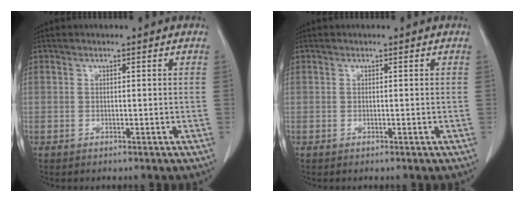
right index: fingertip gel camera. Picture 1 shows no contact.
{"total": 0.0}